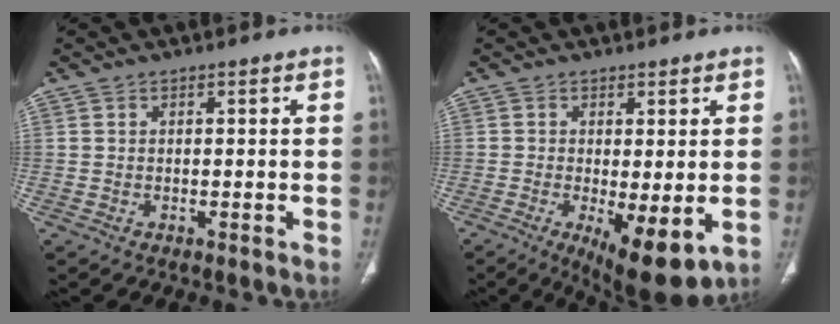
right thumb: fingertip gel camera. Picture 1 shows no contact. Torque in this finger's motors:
{"motor_torque": [-0.16, 0.37, -0.10, 0.14, 0.03]}